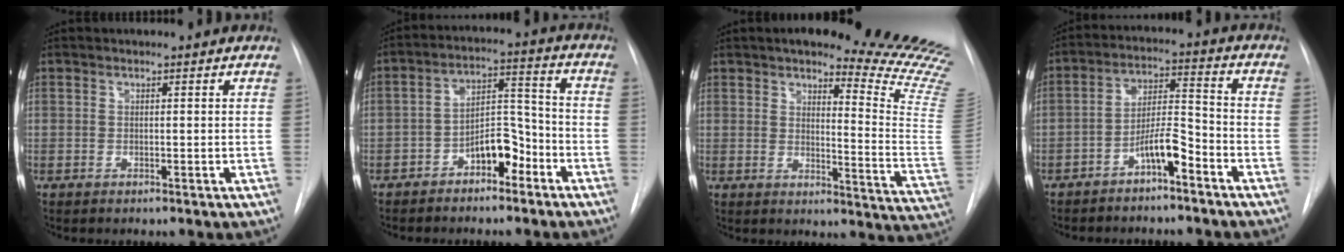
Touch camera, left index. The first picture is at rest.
{"total": 8.2, "force": [-6.0, 3.2, 4.5], "torque": [-0.076, 0.026, -0.098]}
{"total": 21.0, "force": [17.9, 0.5, 11.0], "torque": [-0.117, -0.128, 0.194]}
{"total": 7.4, "force": [-5.8, 0.9, 4.5], "torque": [-0.087, 0.013, -0.098]}